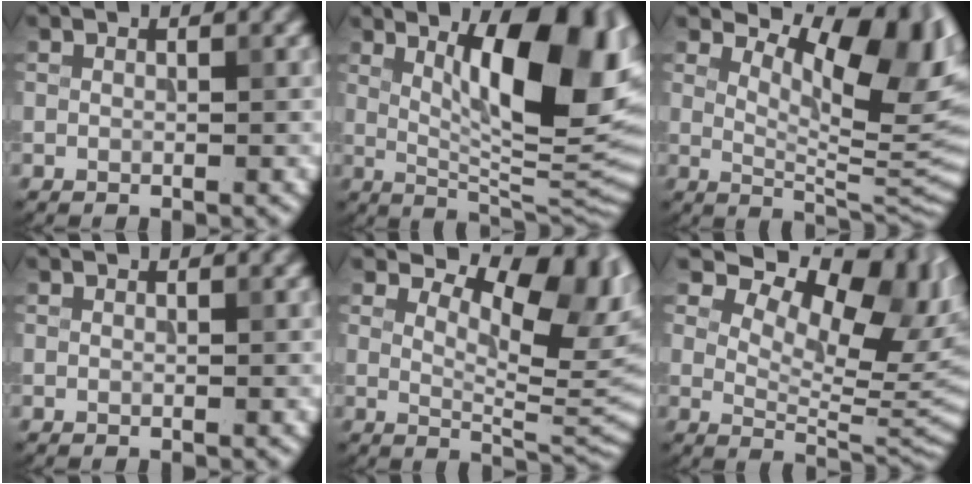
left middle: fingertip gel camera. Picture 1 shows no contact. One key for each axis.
{"total": 13.1, "fx": 3.9, "fy": 4.1, "fz": 11.8, "tx": -0.154, "ty": -0.003, "tz": 0.067}
{"total": 11.7, "fx": 5.5, "fy": 4.7, "fz": 9.1, "tx": -0.125, "ty": -0.001, "tz": 0.094}
{"total": 0.0}
{"total": 9.5, "fx": 4.5, "fy": 4.3, "fz": 7.2, "tx": -0.102, "ty": -0.005, "tz": 0.071}
{"total": 12.2, "fx": 6.5, "fy": 5.7, "fz": 8.7, "tx": -0.128, "ty": 0.009, "tz": 0.104}